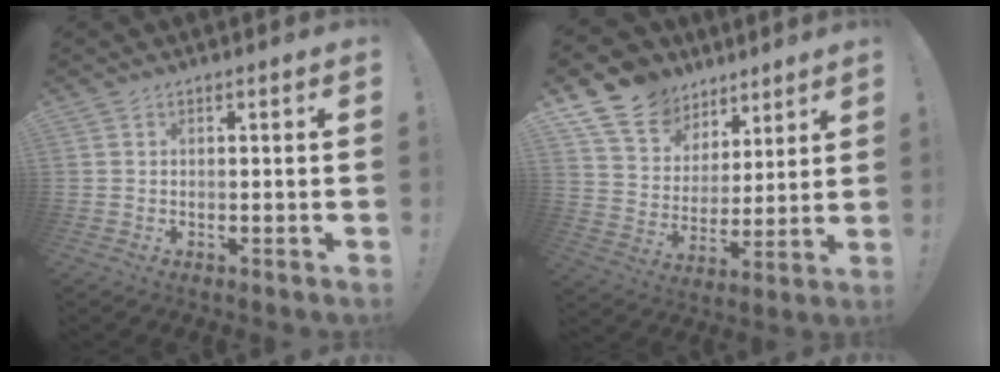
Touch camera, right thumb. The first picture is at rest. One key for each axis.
{"total": 15.0, "fx": 10.1, "fy": 10.3, "fz": 4.0, "tx": -0.064, "ty": -0.074, "tz": 0.202}